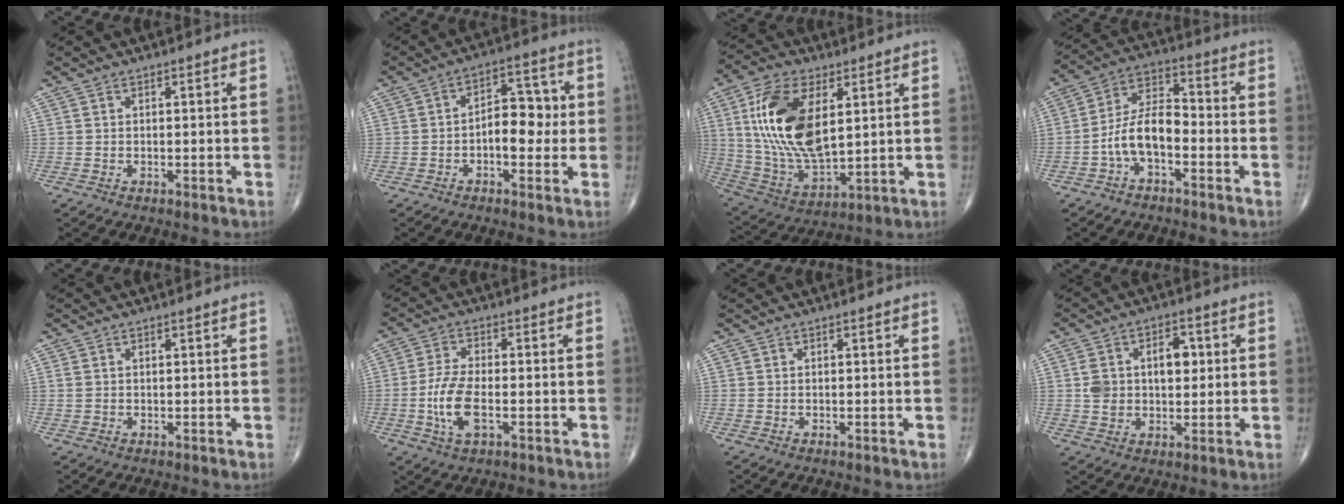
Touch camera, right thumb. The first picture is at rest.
{"total": 8.4, "force": [-0.7, 4.8, 6.8], "torque": [-0.074, 0.024, -0.016]}
{"total": 19.4, "force": [5.0, 9.8, 16.0], "torque": [-0.308, -0.020, 0.100]}
{"total": 9.5, "force": [-3.1, 4.8, 7.5], "torque": [-0.137, 0.045, -0.066]}
{"total": 0.7, "force": [0.3, 0.4, 0.5], "torque": [-0.016, 0.011, 0.011]}
{"total": 8.2, "force": [-2.0, 3.7, 7.0], "torque": [-0.152, 0.007, -0.039]}
{"total": 0.0}
{"total": 9.2, "force": [1.4, 6.1, 6.7], "torque": [-0.089, 0.010, 0.028]}